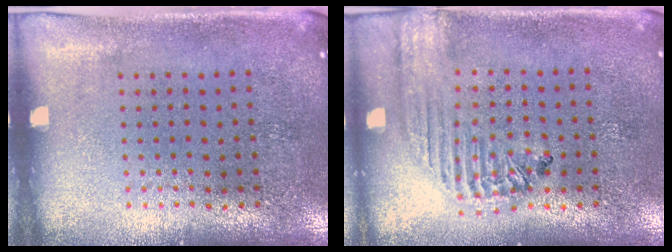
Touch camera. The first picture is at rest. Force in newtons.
{"total": 1.8, "press": 1.7, "slide": 0.7}